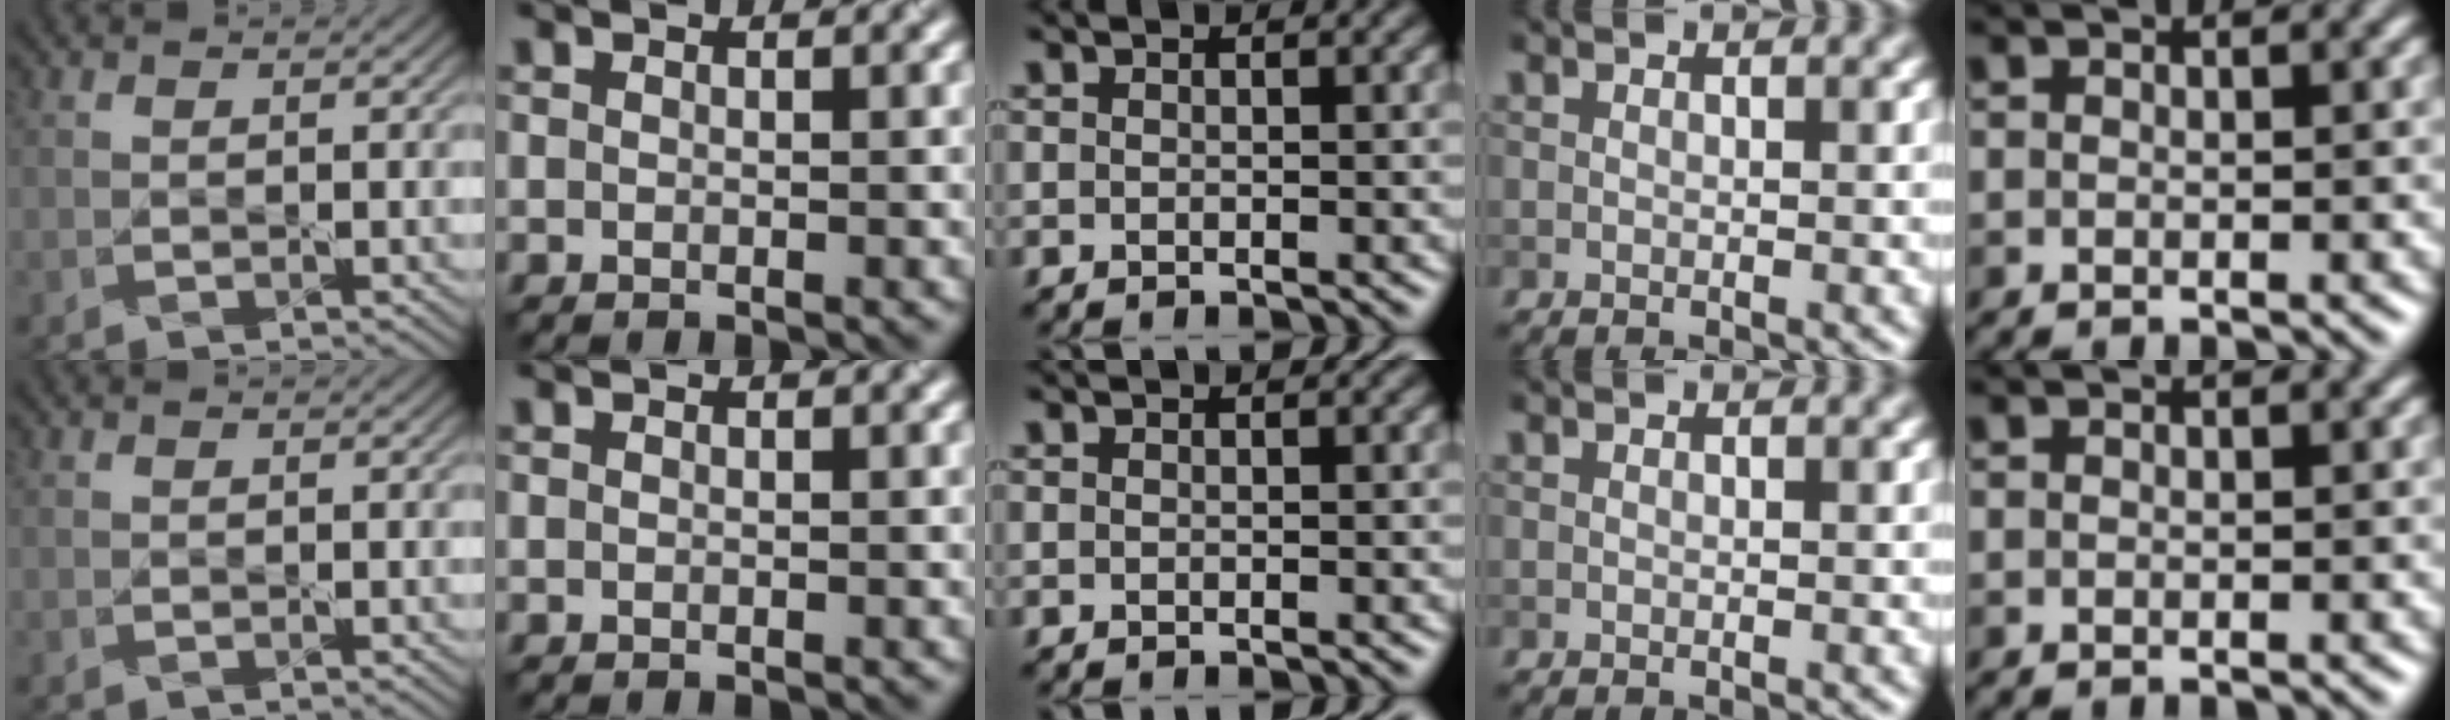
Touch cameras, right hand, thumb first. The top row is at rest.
{}